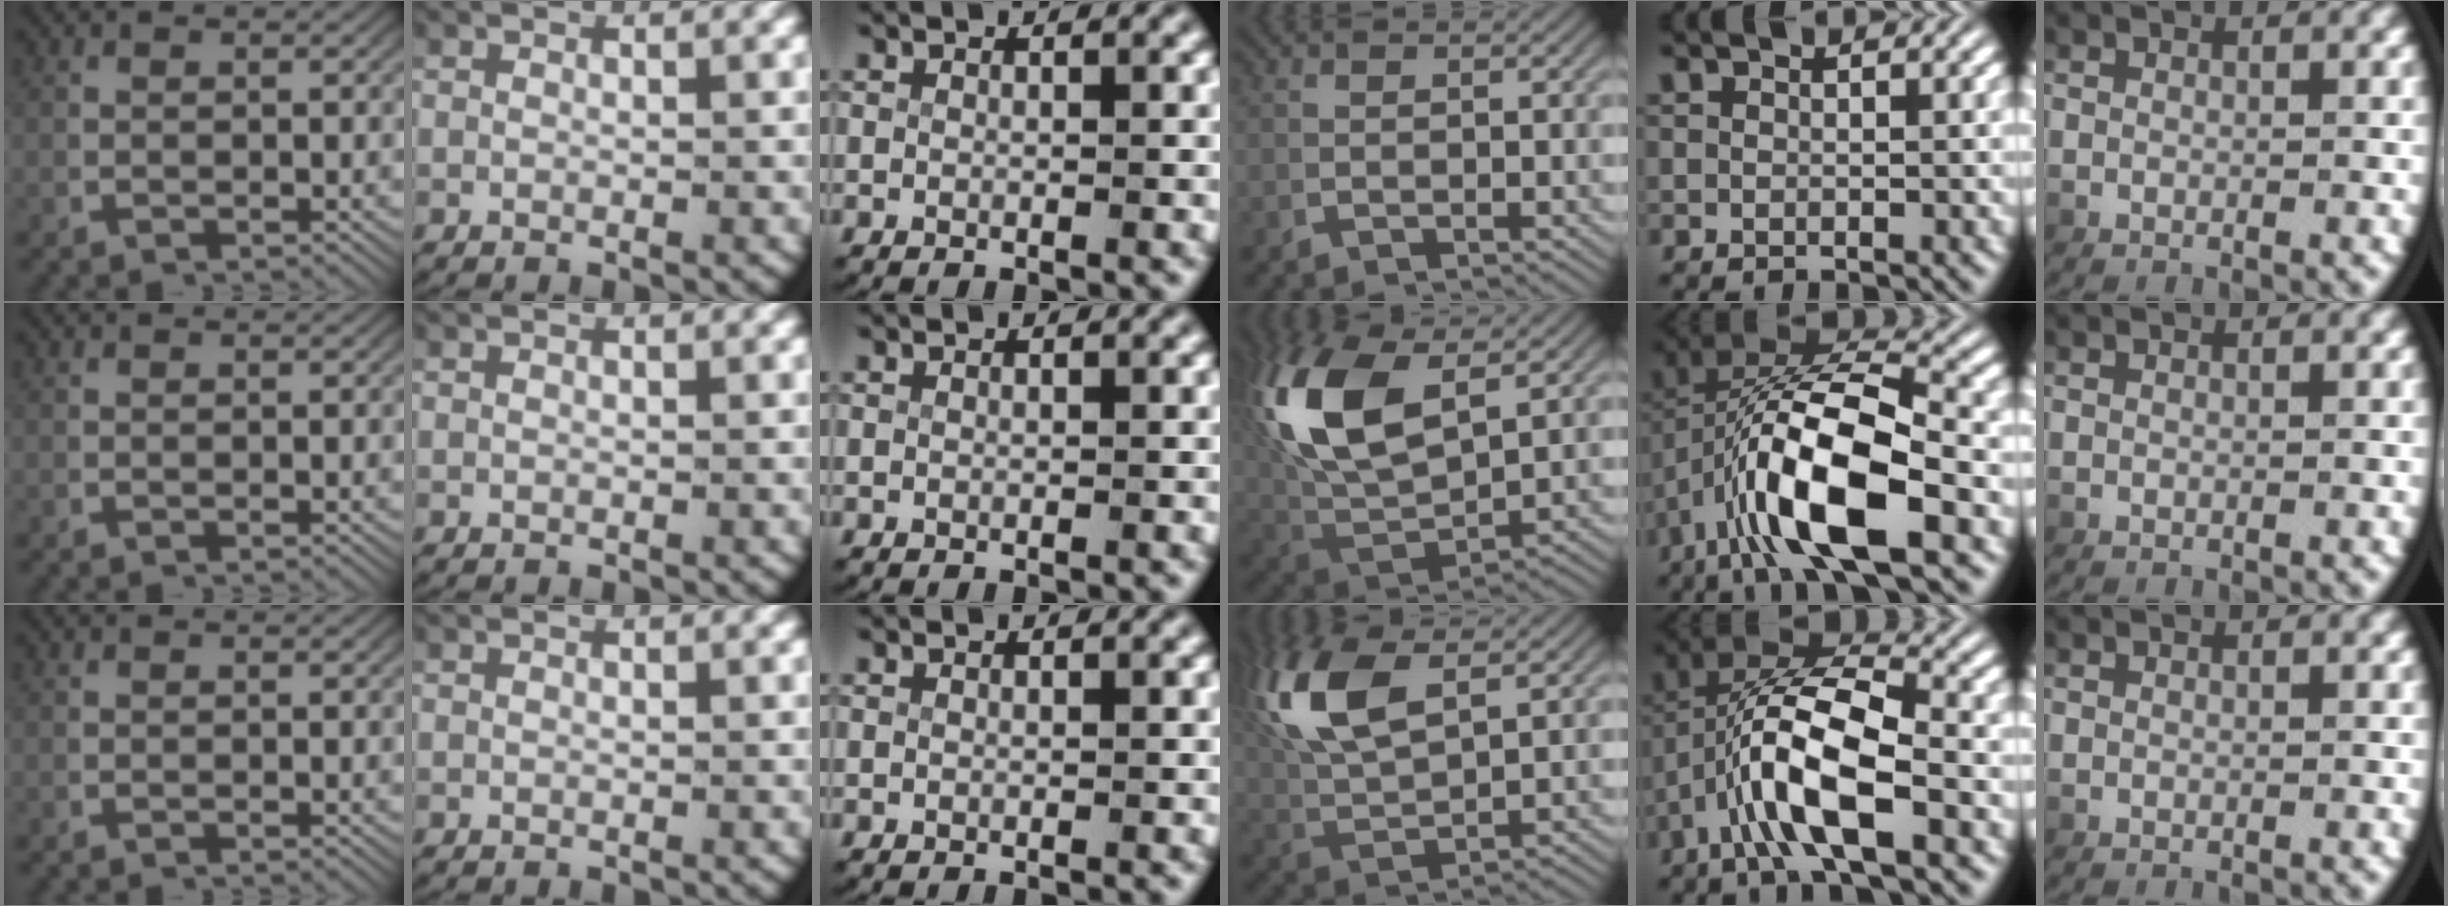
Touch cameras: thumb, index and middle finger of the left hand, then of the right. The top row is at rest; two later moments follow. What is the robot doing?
{"motion": "lift_and_place", "object": "scissors"}